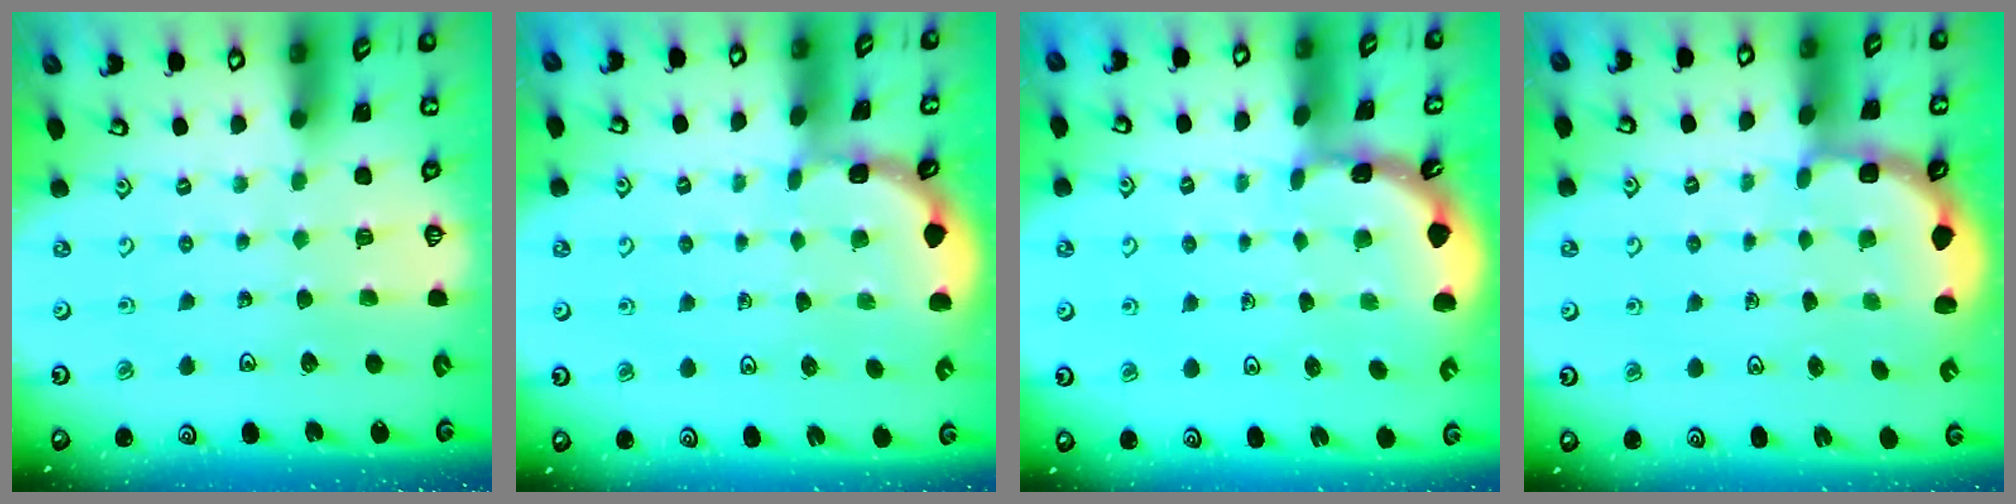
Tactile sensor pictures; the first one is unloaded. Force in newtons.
{"total": 1.2, "press": 1.2, "slide": 0.1}
{"total": 1.6, "press": 1.6, "slide": 0.1}
{"total": 2.7, "press": 2.3, "slide": 1.4}